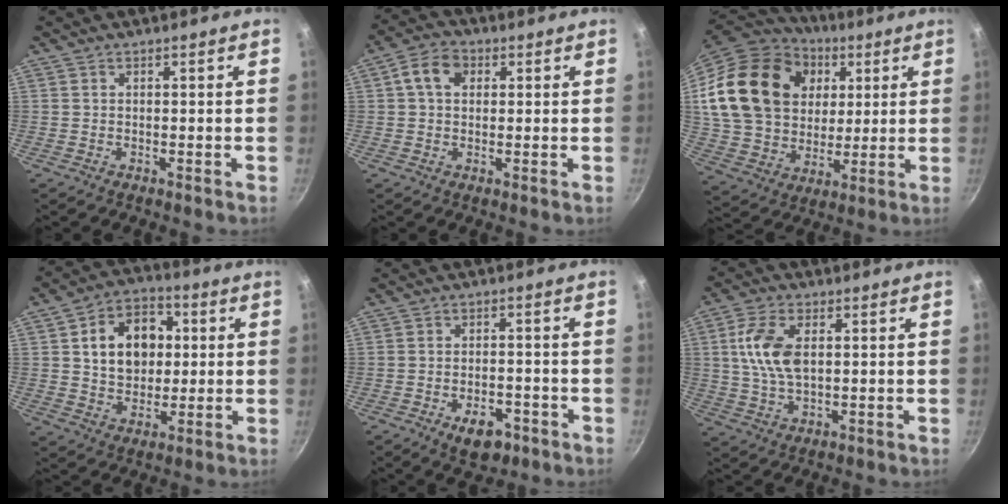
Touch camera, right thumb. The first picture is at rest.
{"total": 6.2, "force": [1.6, 4.4, 4.0], "torque": [-0.060, 0.012, 0.017]}
{"total": 27.4, "force": [8.1, 20.5, 16.2], "torque": [-0.274, 0.004, 0.154]}
{"total": 13.9, "force": [2.3, 10.5, 8.7], "torque": [-0.099, 0.010, 0.035]}
{"total": 7.0, "force": [-3.6, 3.9, 4.6], "torque": [-0.049, 0.018, -0.046]}
{"total": 9.6, "force": [1.8, 5.2, 7.8], "torque": [-0.149, 0.004, 0.032]}